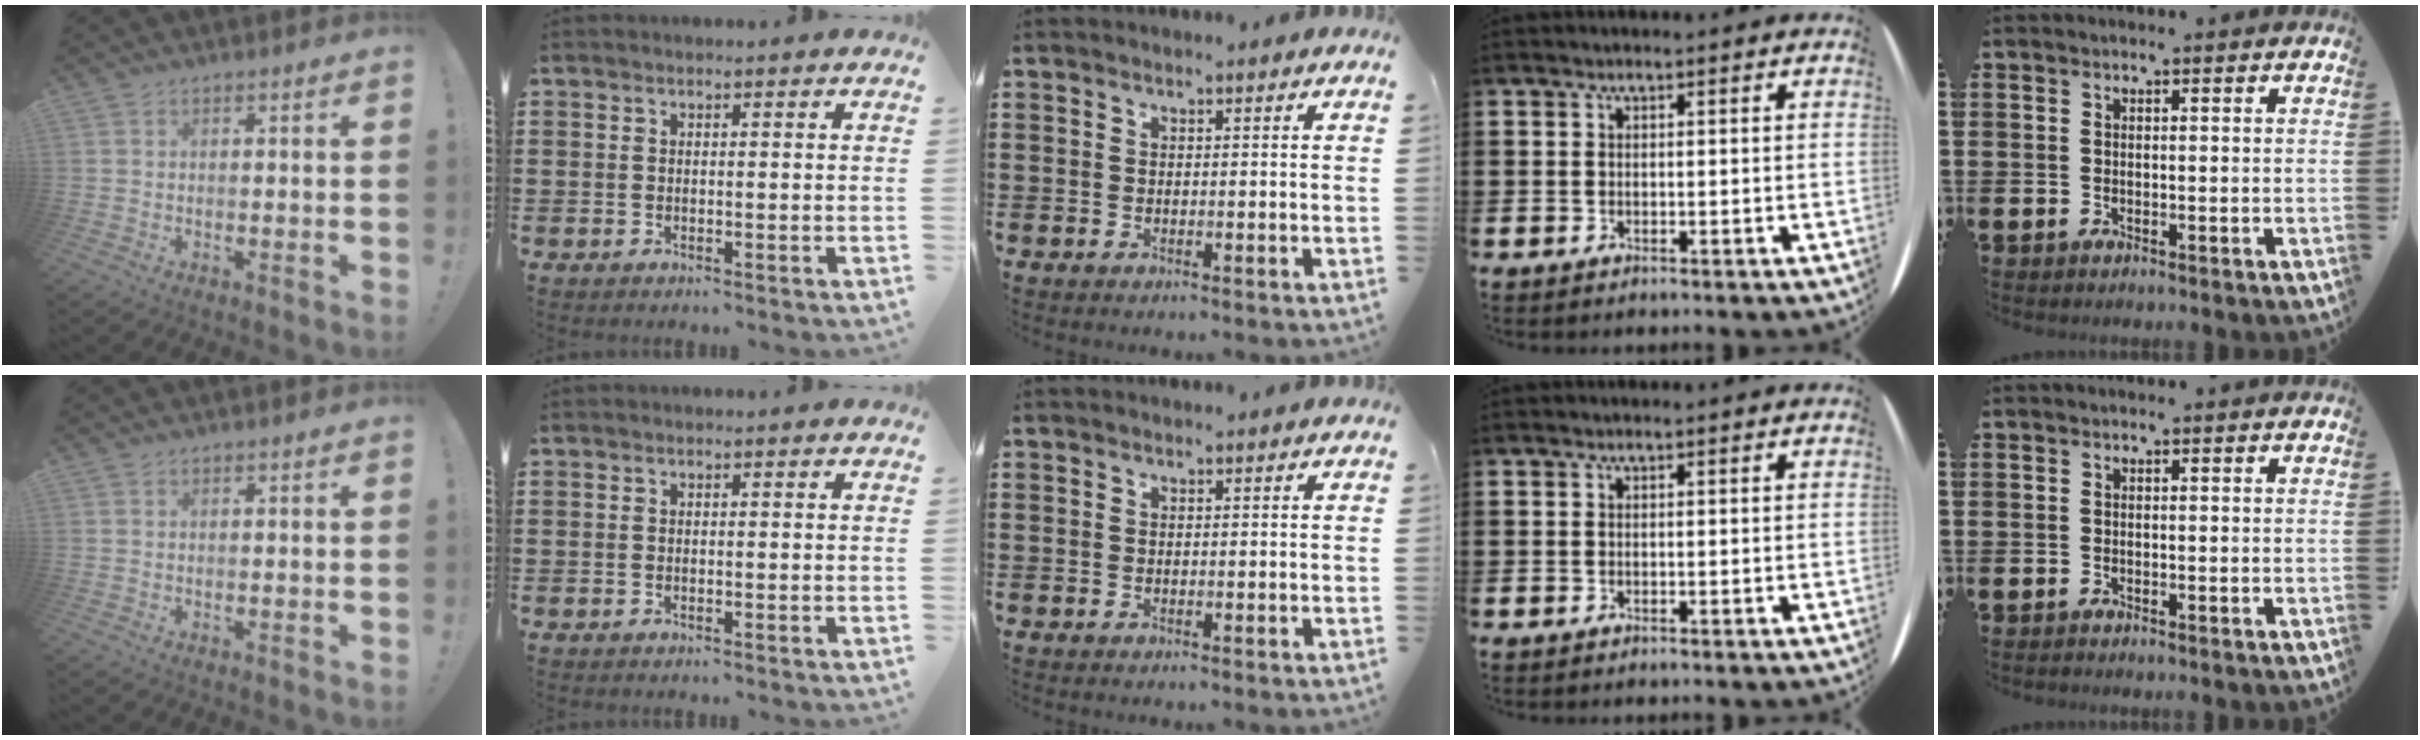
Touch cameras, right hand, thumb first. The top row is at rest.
{}